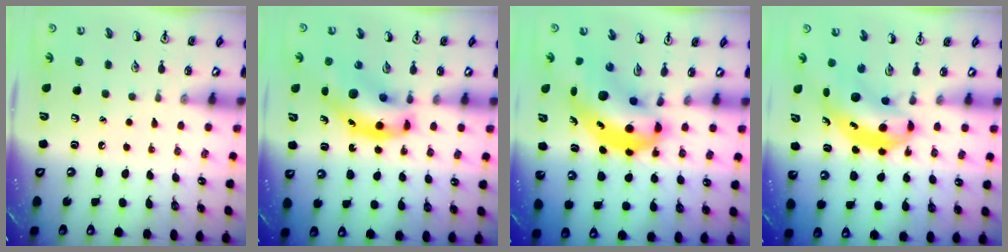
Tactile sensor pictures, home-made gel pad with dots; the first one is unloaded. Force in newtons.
{"total": 12.1, "press": 11.6, "slide": 3.4}
{"total": 8.2, "press": 8.0, "slide": 1.7}
{"total": 6.1, "press": 5.9, "slide": 1.6}